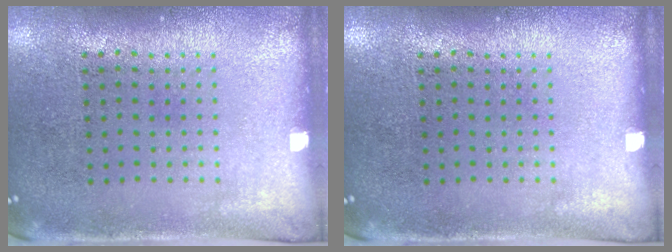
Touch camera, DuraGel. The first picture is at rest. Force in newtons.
{"total": 0.0}